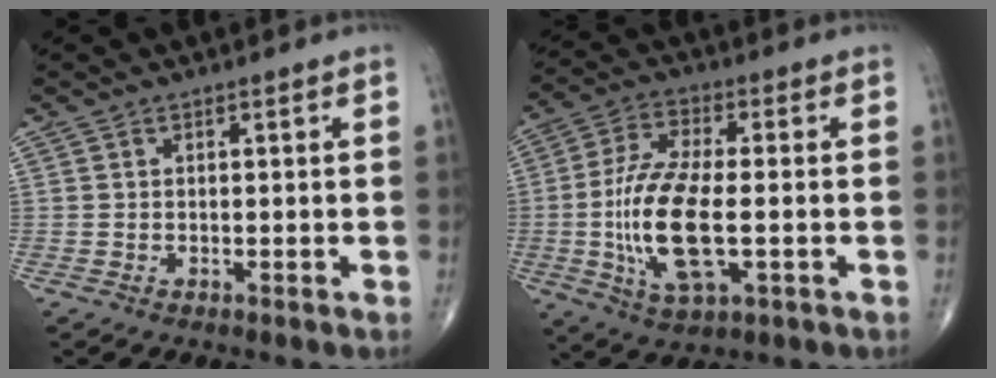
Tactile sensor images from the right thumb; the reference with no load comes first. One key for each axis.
{"total": 15.7, "fx": -2.3, "fy": 6.1, "fz": 14.2, "tx": -0.293, "ty": 0.004, "tz": -0.041}